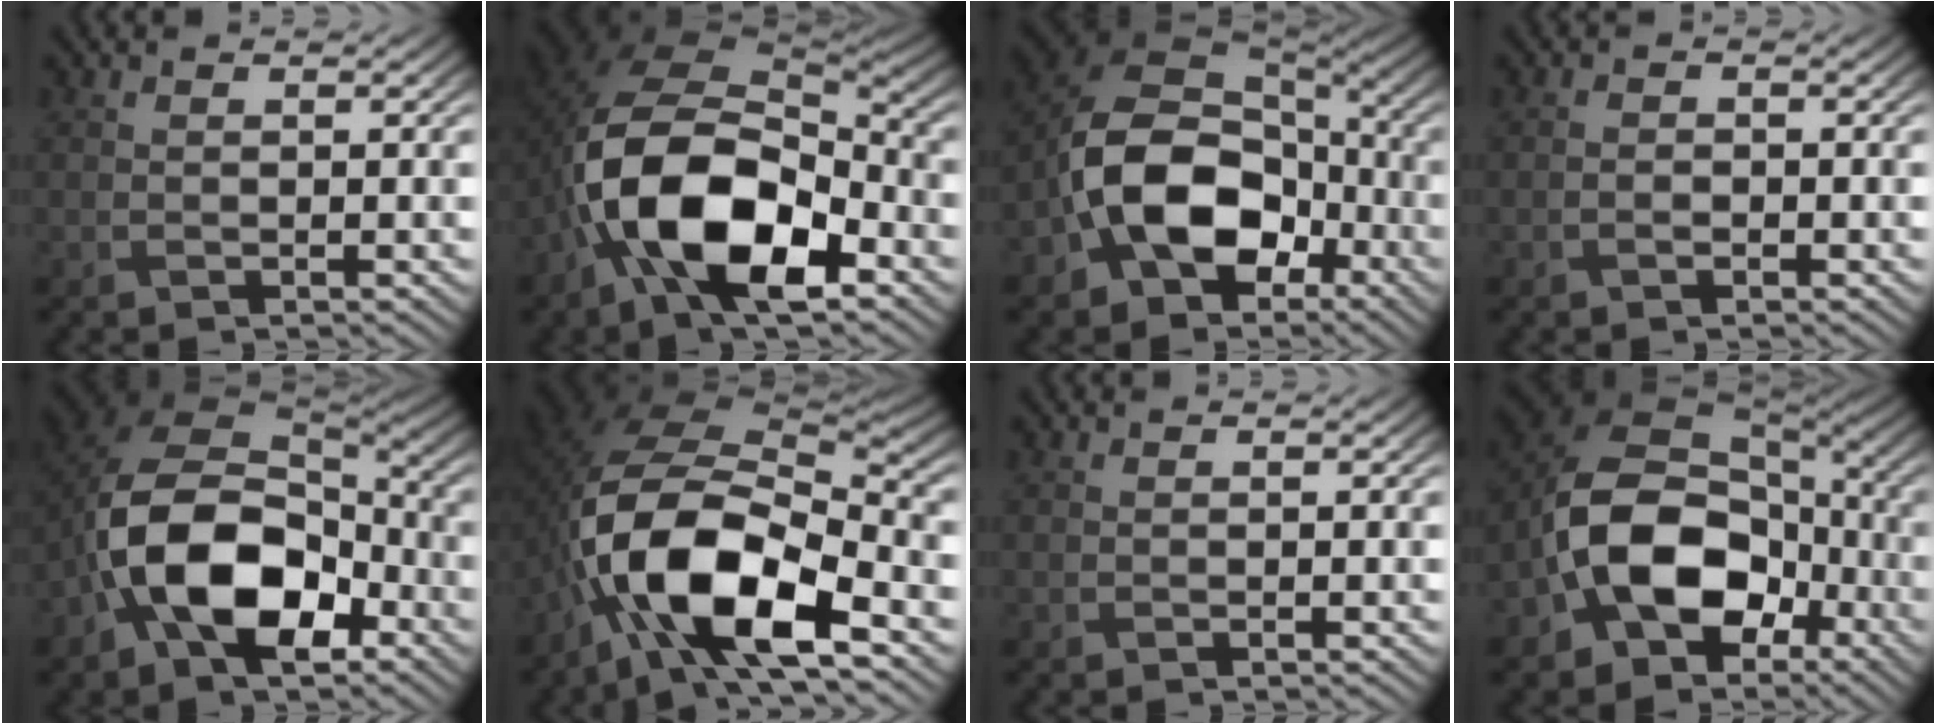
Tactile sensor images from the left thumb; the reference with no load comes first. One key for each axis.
{"total": 16.5, "fx": -5.7, "fy": 9.2, "fz": 12.5, "tx": -0.236, "ty": -0.028, "tz": -0.103}
{"total": 13.4, "fx": -4.6, "fy": 9.2, "fz": 8.6, "tx": -0.163, "ty": -0.010, "tz": -0.103}
{"total": 1.0, "fx": -0.5, "fy": 0.6, "fz": 0.6, "tx": -0.013, "ty": 0.001, "tz": -0.007}
{"total": 15.3, "fx": -5.0, "fy": 9.2, "fz": 11.1, "tx": -0.212, "ty": -0.014, "tz": -0.103}
{"total": 15.6, "fx": -6.0, "fy": 7.4, "fz": 12.3, "tx": -0.248, "ty": -0.023, "tz": -0.117}
{"total": 0.0}
{"total": 14.6, "fx": -4.9, "fy": 10.1, "fz": 9.3, "tx": -0.182, "ty": -0.009, "tz": -0.109}